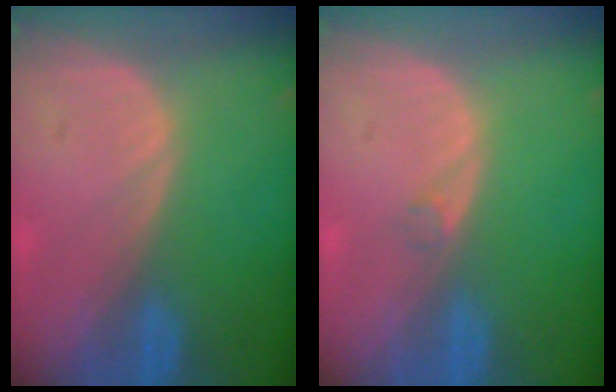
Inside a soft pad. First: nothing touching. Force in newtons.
{"total": 0.8, "press": 0.8, "slide": 0.1}